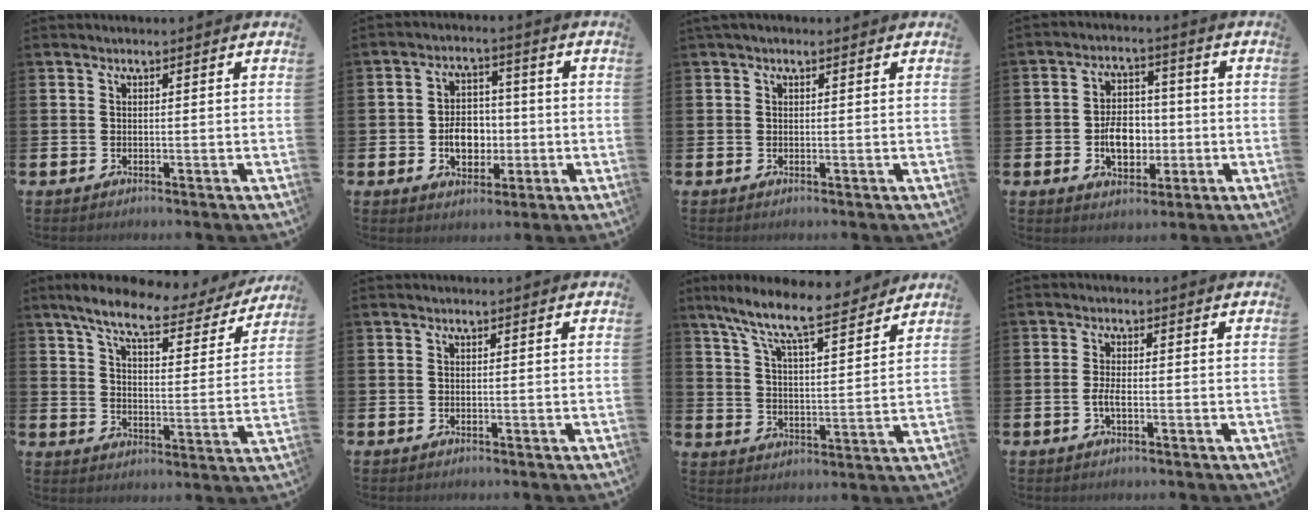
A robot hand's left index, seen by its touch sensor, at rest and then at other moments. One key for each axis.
{"total": 5.6, "fx": -1.0, "fy": 4.2, "fz": 3.5, "tx": -0.046, "ty": 0.002, "tz": -0.025}
{"total": 0.7, "fx": 0.5, "fy": 0.3, "fz": 0.4, "tx": 0.001, "ty": 0.001, "tz": 0.005}
{"total": 6.0, "fx": -1.1, "fy": 4.3, "fz": 4.1, "tx": -0.062, "ty": 0.006, "tz": -0.025}
{"total": 8.1, "fx": 6.8, "fy": 1.8, "fz": 4.0, "tx": -0.095, "ty": -0.039, "tz": 0.111}
{"total": 0.0}
{"total": 9.3, "fx": 8.3, "fy": 1.1, "fz": 4.0, "tx": -0.109, "ty": -0.056, "tz": 0.142}
{"total": 2.1, "fx": -0.7, "fy": 0.8, "fz": 1.9, "tx": -0.033, "ty": 0.002, "tz": -0.015}